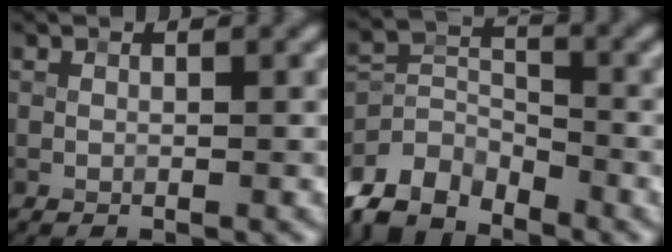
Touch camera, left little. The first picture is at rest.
{"total": 6.0, "force": [-5.0, 2.7, 1.9], "torque": [-0.038, -0.010, -0.109]}